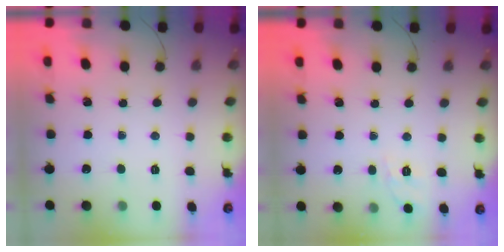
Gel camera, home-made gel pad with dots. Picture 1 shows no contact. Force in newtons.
{"total": 1.7, "press": 0.5, "slide": 1.6}